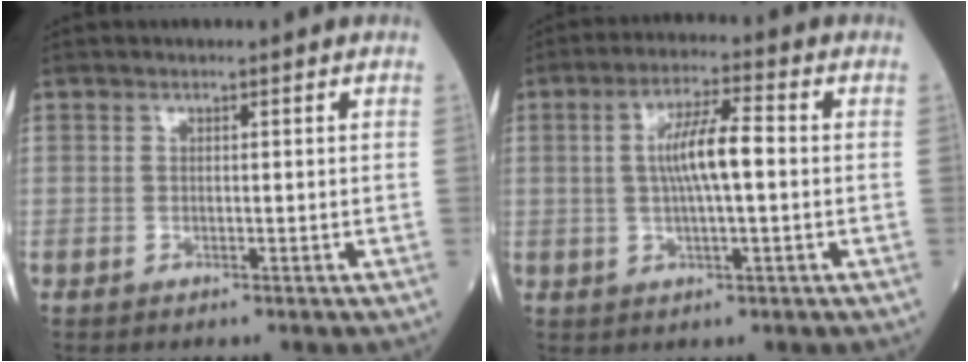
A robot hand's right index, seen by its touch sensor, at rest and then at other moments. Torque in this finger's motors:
{"motor_torque": [0.66, -0.40, 0.61, 0.16]}